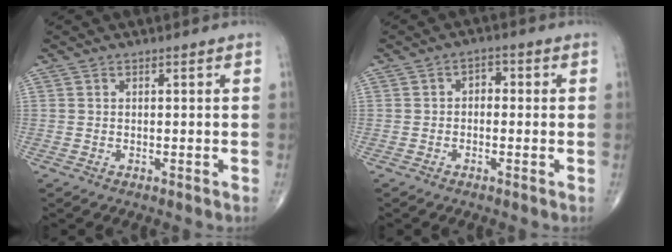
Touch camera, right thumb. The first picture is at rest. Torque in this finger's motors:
{"motor_torque": [-0.40, -0.15, 0.29, 0.08, 0.06]}